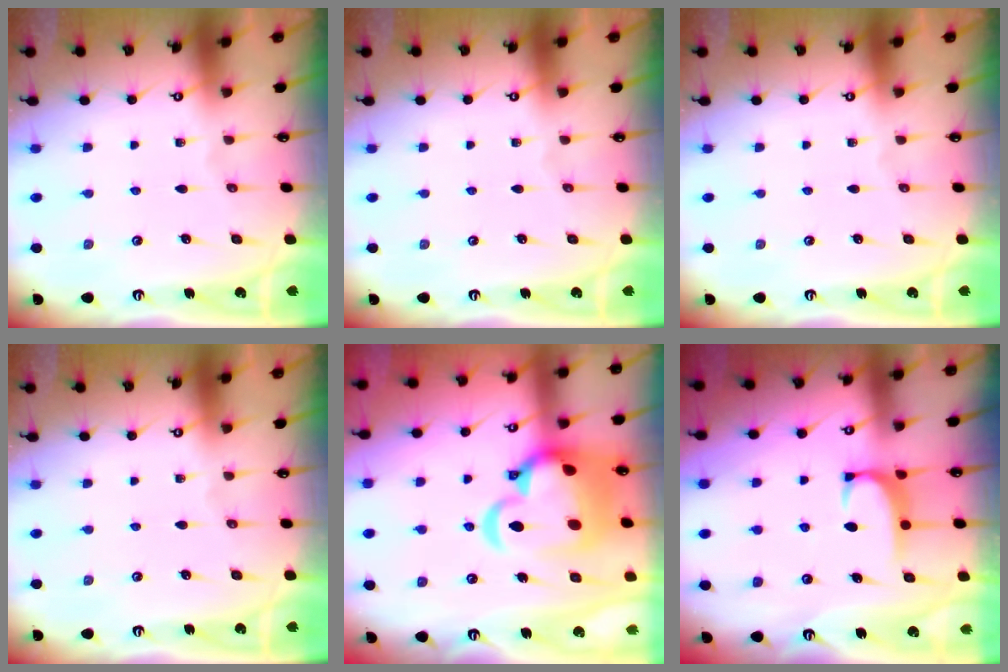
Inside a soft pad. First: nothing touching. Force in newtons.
{"total": 0.0}
{"total": 0.0}
{"total": 0.0}
{"total": 14.9, "press": 14.7, "slide": 2.4}
{"total": 1.5, "press": 1.4, "slide": 0.4}